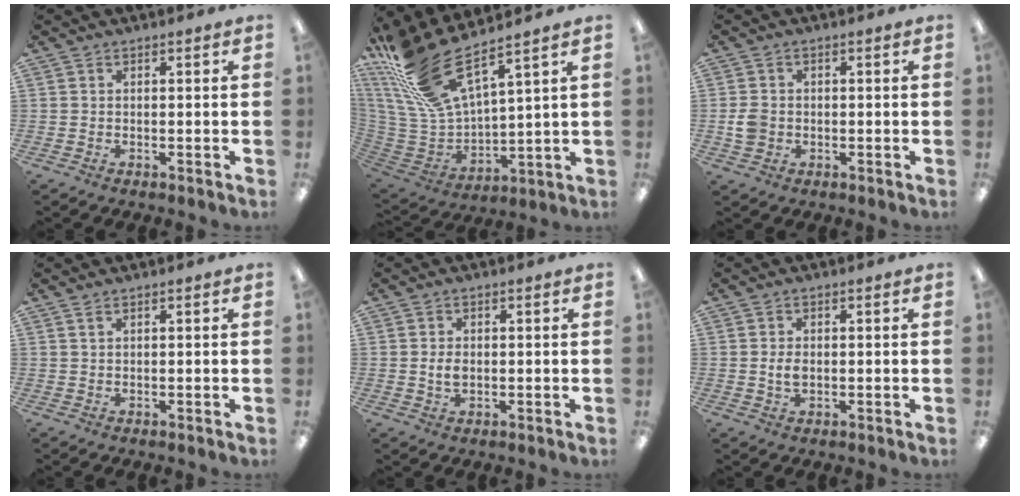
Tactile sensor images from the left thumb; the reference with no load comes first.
{"total": 19.3, "force": [14.7, 5.0, 11.4], "torque": [-0.269, -0.107, 0.262]}
{"total": 3.6, "force": [-0.4, 3.1, 1.9], "torque": [-0.024, 0.004, -0.007]}
{"total": 0.9, "force": [0.5, 0.3, 0.6], "torque": [-0.014, 0.003, 0.009]}
{"total": 2.6, "force": [0.1, 1.7, 2.0], "torque": [-0.040, 0.004, 0.001]}
{"total": 2.7, "force": [0.0, 1.7, 2.1], "torque": [-0.048, 0.001, -0.002]}